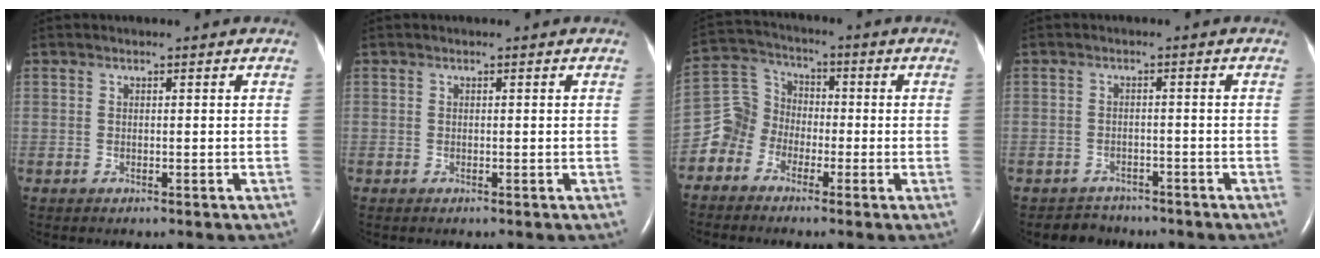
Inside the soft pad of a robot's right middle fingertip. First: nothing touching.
{"total": 0.0}
{"total": 6.7, "force": [-3.1, 5.8, 1.2], "torque": [-0.034, 0.022, -0.065]}
{"total": 3.1, "force": [-2.6, 1.4, -0.9], "torque": [0.006, 0.003, -0.043]}